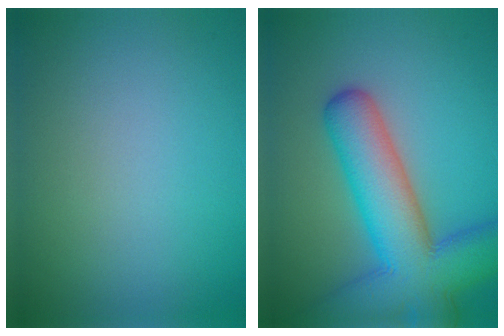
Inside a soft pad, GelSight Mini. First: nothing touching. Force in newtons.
{"total": 10.8, "press": 10.8, "slide": 0.6}